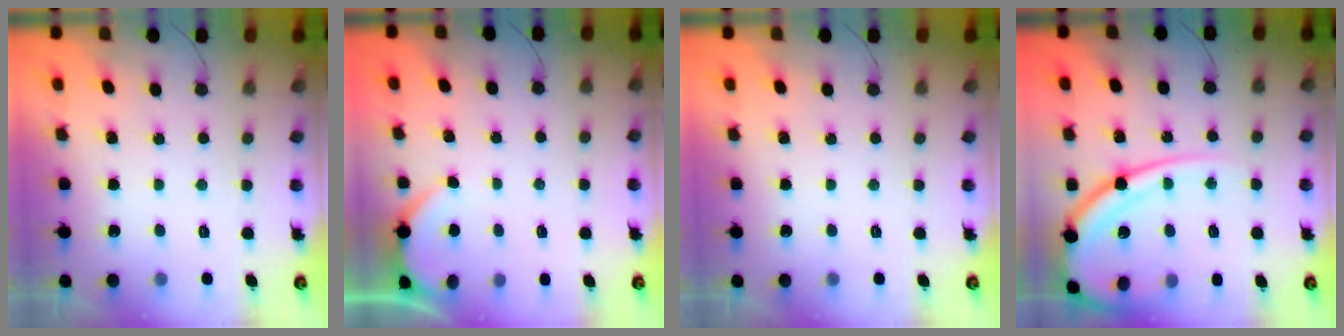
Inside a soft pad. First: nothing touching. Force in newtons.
{"total": 2.7, "press": 2.6, "slide": 0.4}
{"total": 0.0}
{"total": 16.9, "press": 16.8, "slide": 1.8}